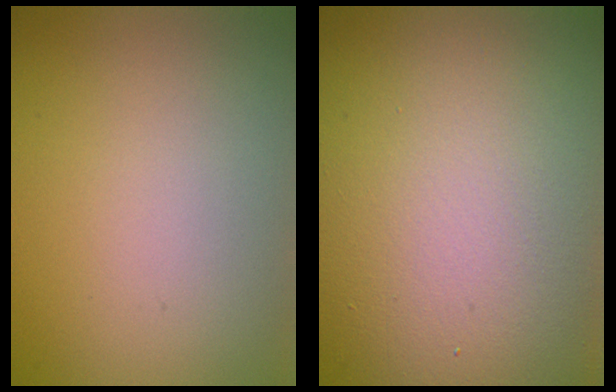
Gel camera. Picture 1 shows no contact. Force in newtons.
{"total": 23.6, "press": 23.6, "slide": 1.3}